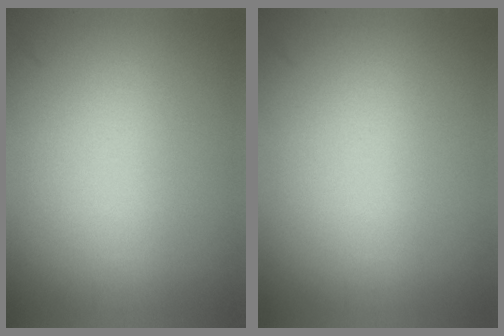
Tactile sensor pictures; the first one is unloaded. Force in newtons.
{"total": 0.0}